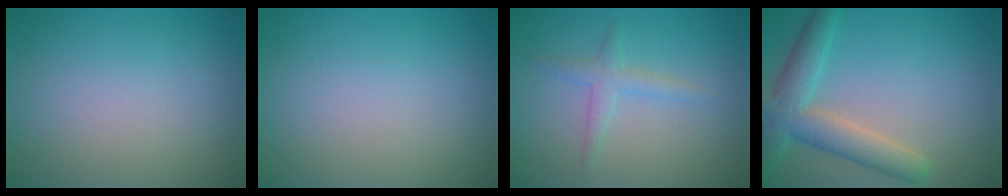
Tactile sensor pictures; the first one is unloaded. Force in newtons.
{"total": 0.0}
{"total": 1.8, "press": 1.8, "slide": 0.1}
{"total": 5.3, "press": 5.3, "slide": 0.3}